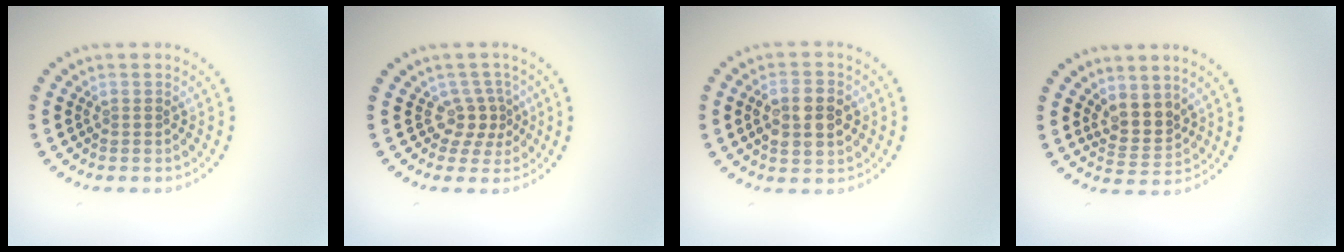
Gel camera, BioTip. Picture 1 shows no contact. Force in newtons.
{"total": 2.3, "press": 1.6, "slide": 1.7}
{"total": 4.2, "press": 4.2, "slide": 0.4}
{"total": 2.7, "press": 2.2, "slide": 1.5}